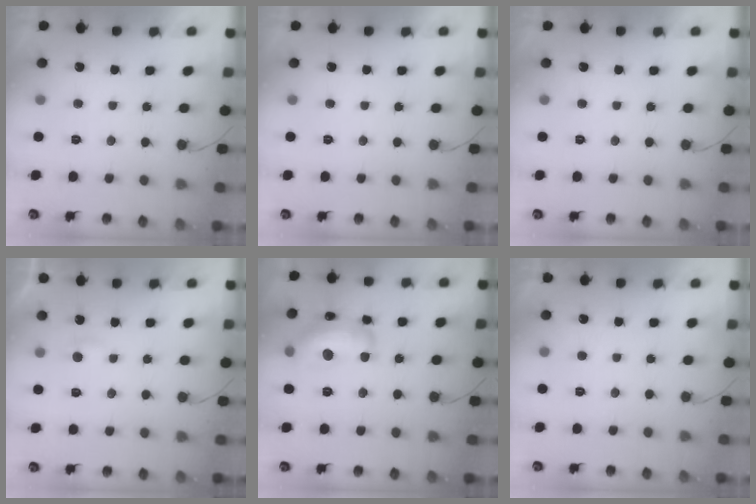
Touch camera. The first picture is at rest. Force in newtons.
{"total": 0.0}
{"total": 0.0}
{"total": 2.3, "press": 2.3, "slide": 0.2}
{"total": 18.4, "press": 18.4, "slide": 0.9}
{"total": 0.0}